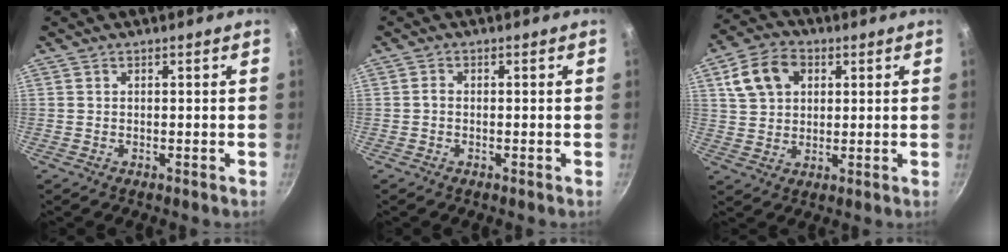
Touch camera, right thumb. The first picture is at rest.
{"total": 1.0, "force": [-0.3, 0.7, 0.6], "torque": [-0.009, 0.002, -0.008]}
{"total": 10.0, "force": [3.4, 7.3, 6.0], "torque": [-0.096, 0.006, 0.060]}